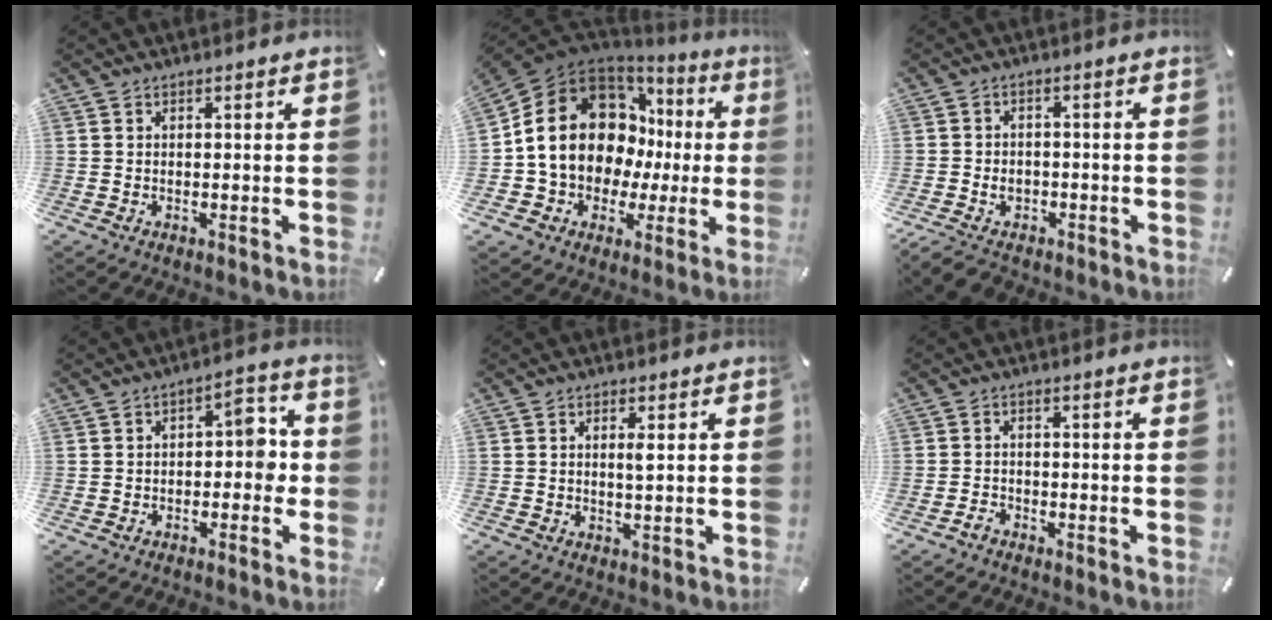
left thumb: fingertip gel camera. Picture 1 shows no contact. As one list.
[{"total": 21.1, "force": [3.0, 16.4, 13.0], "torque": [-0.245, -0.013, 0.063]}, {"total": 4.6, "force": [-2.2, 3.6, 1.8], "torque": [-0.036, 0.012, -0.041]}, {"total": 6.8, "force": [-0.6, 4.2, 5.3], "torque": [-0.059, 0.005, -0.021]}, {"total": 2.2, "force": [0.5, 0.5, 2.1], "torque": [-0.043, 0.002, 0.006]}, {"total": 1.8, "force": [-1.5, 0.9, 0.6], "torque": [-0.012, 0.006, -0.031]}]